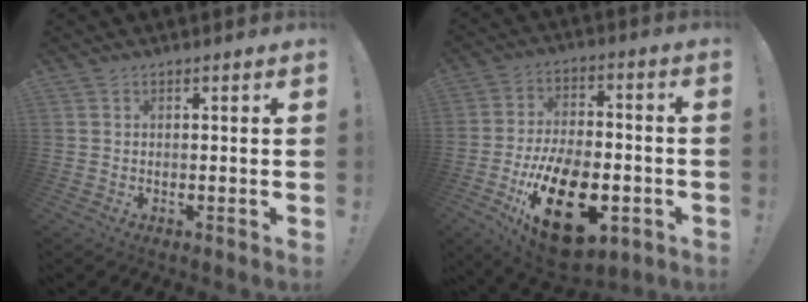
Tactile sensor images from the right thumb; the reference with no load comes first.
{"total": 24.1, "force": [-9.4, 13.3, 17.8], "torque": [-0.296, 0.055, -0.143]}